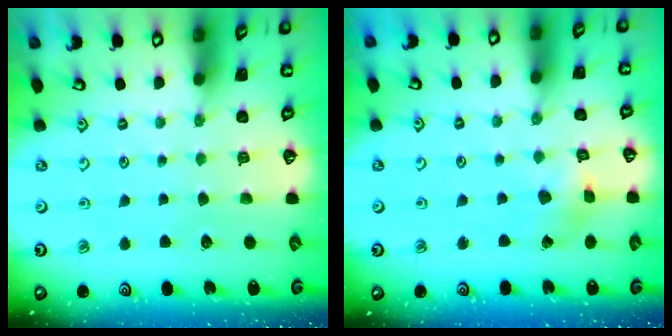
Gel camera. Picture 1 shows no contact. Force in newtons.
{"total": 2.8, "press": 2.8, "slide": 0.5}